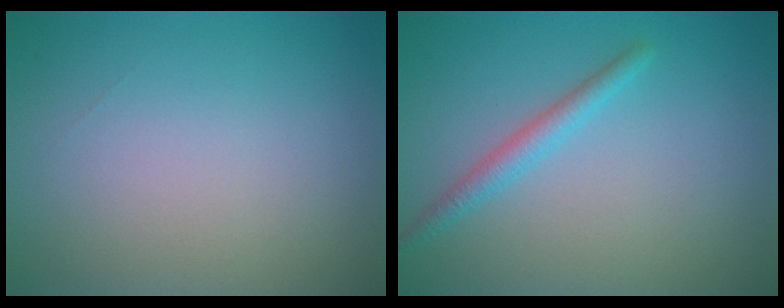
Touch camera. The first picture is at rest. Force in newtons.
{"total": 1.9, "press": 1.9, "slide": 0.2}